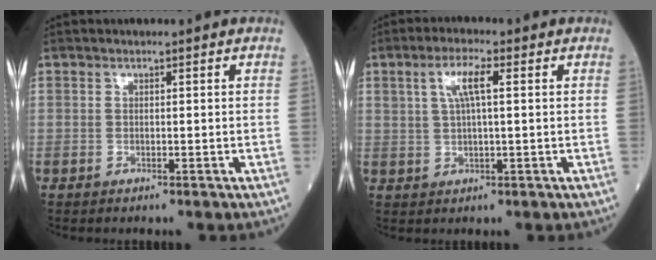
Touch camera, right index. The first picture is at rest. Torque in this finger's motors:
{"motor_torque": [0.13, 0.05, 0.11, 0.07]}